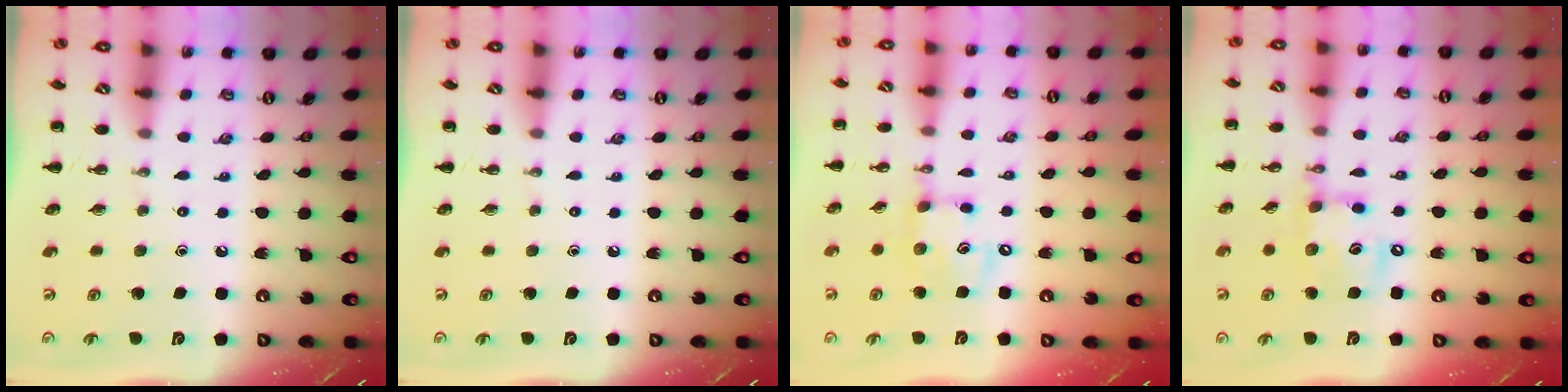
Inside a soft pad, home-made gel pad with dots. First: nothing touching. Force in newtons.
{"total": 0.0}
{"total": 10.5, "press": 10.4, "slide": 1.6}
{"total": 13.4, "press": 13.3, "slide": 2.1}